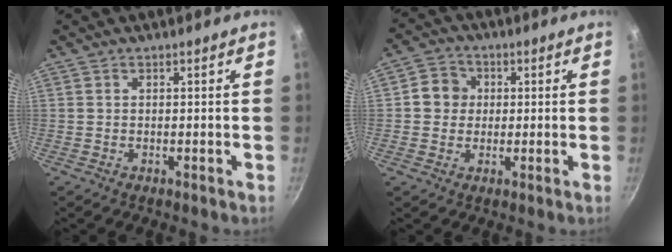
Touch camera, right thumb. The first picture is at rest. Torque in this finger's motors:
{"motor_torque": [0.14, 1.52, 0.21, -0.11, -0.01]}